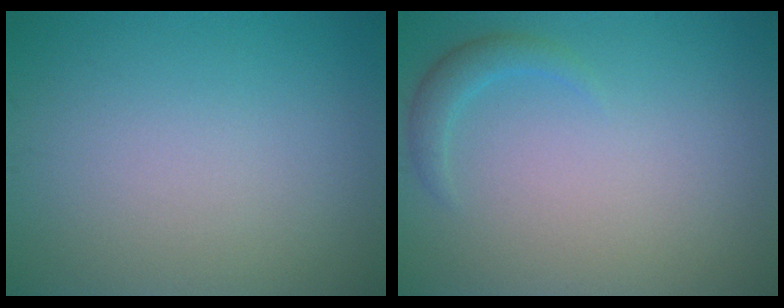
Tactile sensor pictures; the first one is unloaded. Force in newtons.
{"total": 1.6, "press": 1.6, "slide": 0.1}